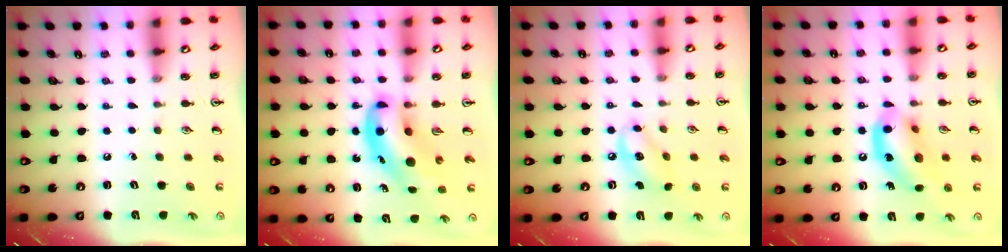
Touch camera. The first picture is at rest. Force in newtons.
{"total": 9.8, "press": 9.4, "slide": 2.7}
{"total": 7.5, "press": 7.3, "slide": 1.5}
{"total": 13.7, "press": 13.3, "slide": 3.2}